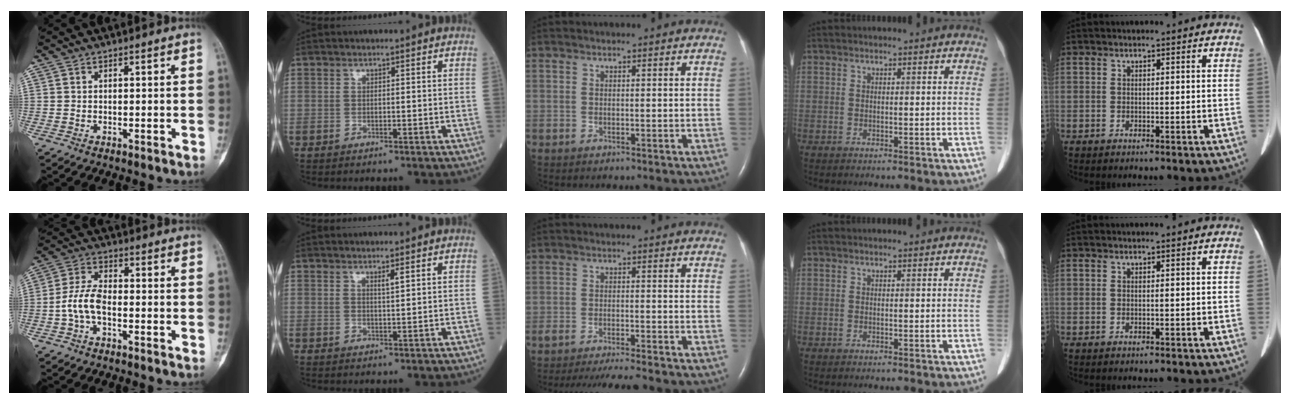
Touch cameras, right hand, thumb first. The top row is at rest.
{"thumb": {"total": 6.5, "force": [-1.9, 3.4, 5.2], "torque": [-0.106, 0.024, -0.044]}, "index": {"total": 1.5, "force": [0.9, 0.0, 1.2], "torque": [-0.023, -0.002, 0.015]}, "middle": {"total": 8.3, "force": [-7.6, 0.0, 3.4], "torque": [-0.047, -0.017, -0.115]}}